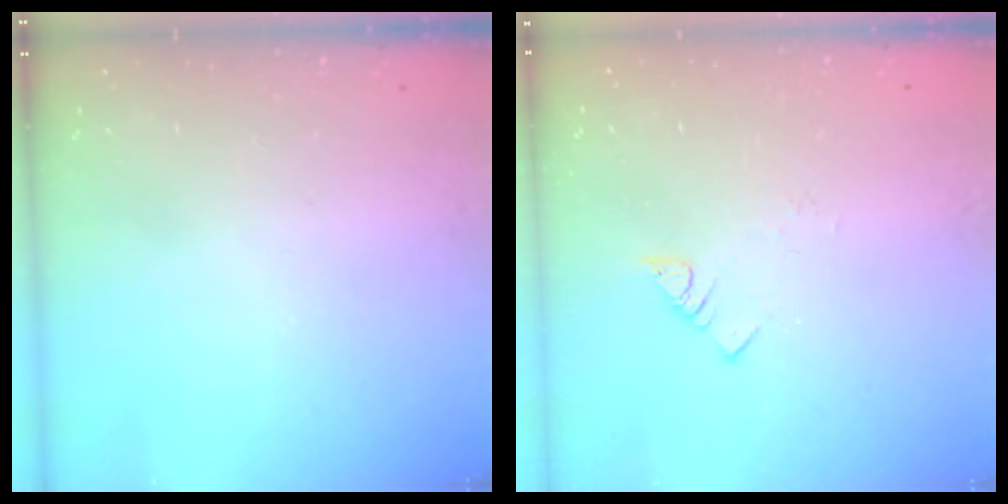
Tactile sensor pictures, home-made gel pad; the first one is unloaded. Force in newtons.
{"total": 1.8, "press": 1.8, "slide": 0.3}